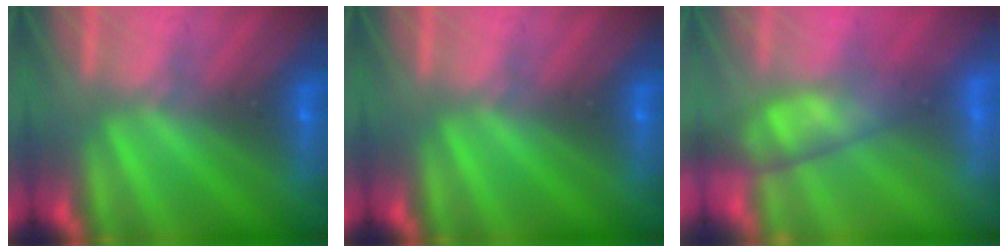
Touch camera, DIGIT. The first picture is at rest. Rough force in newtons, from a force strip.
{"total": 0.0}
{"total": 4.2}